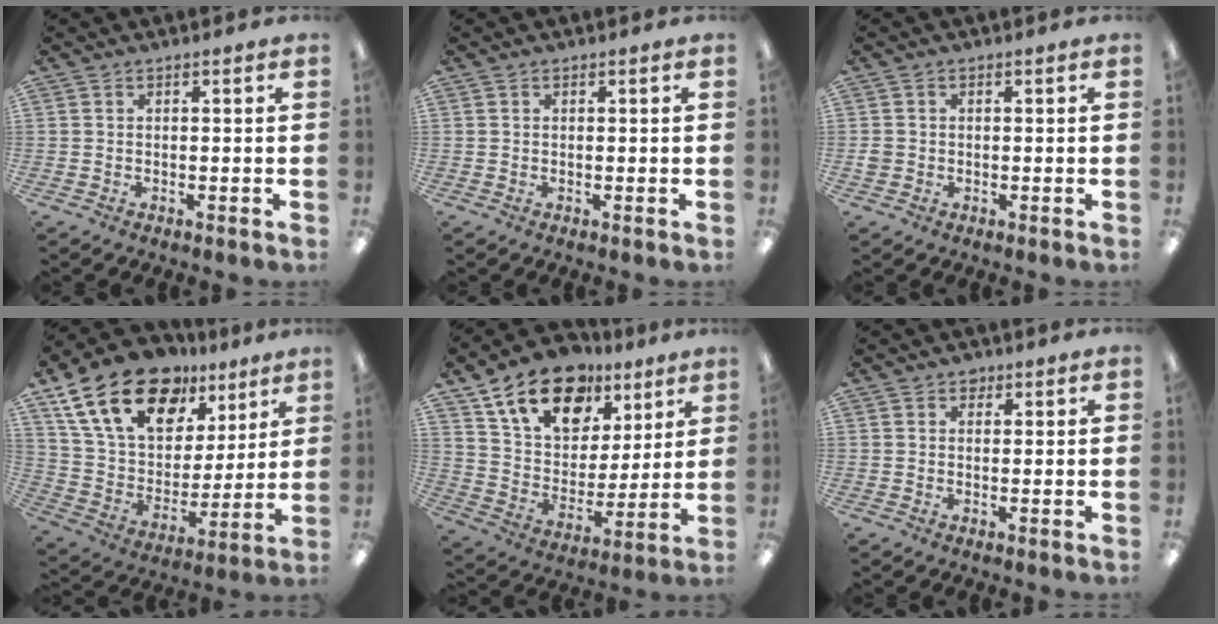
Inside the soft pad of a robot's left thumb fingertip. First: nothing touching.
{"total": 0.0}
{"total": 1.8, "force": [-0.3, 1.7, 0.5], "torque": [-0.008, 0.004, -0.007]}
{"total": 22.3, "force": [14.0, 13.0, 11.5], "torque": [-0.214, -0.069, 0.257]}
{"total": 18.9, "force": [11.8, 11.6, 9.1], "torque": [-0.154, -0.056, 0.214]}
{"total": 1.6, "force": [1.0, 1.1, 0.5], "torque": [-0.003, -0.001, 0.017]}